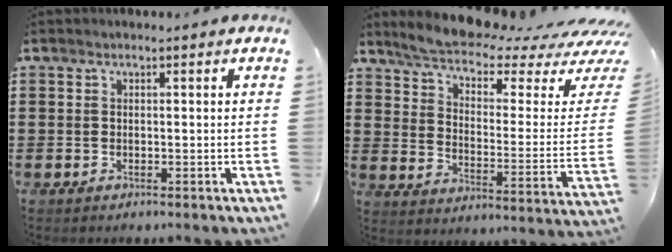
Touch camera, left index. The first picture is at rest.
{"total": 6.9, "force": [5.9, 0.6, 3.5], "torque": [-0.088, -0.049, 0.098]}